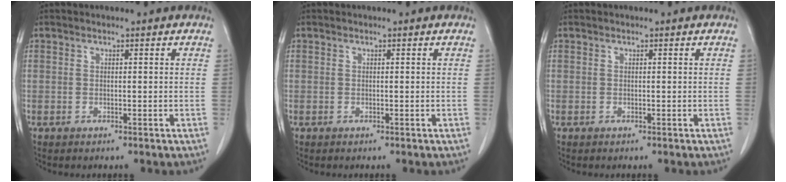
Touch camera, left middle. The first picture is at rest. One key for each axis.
{"total": 0.0}
{"total": 0.0}